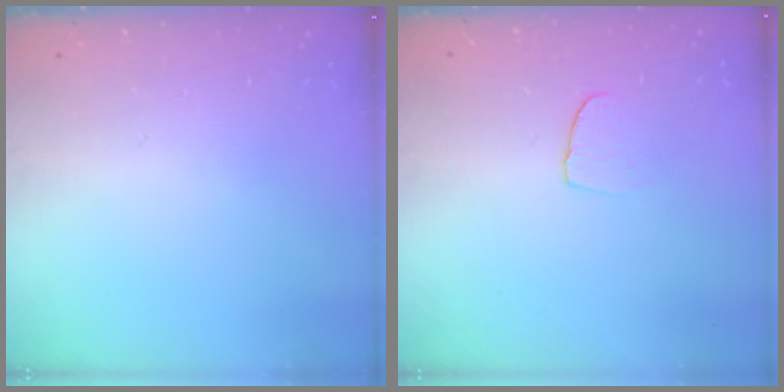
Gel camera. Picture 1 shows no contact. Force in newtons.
{"total": 5.0, "press": 4.9, "slide": 0.5}